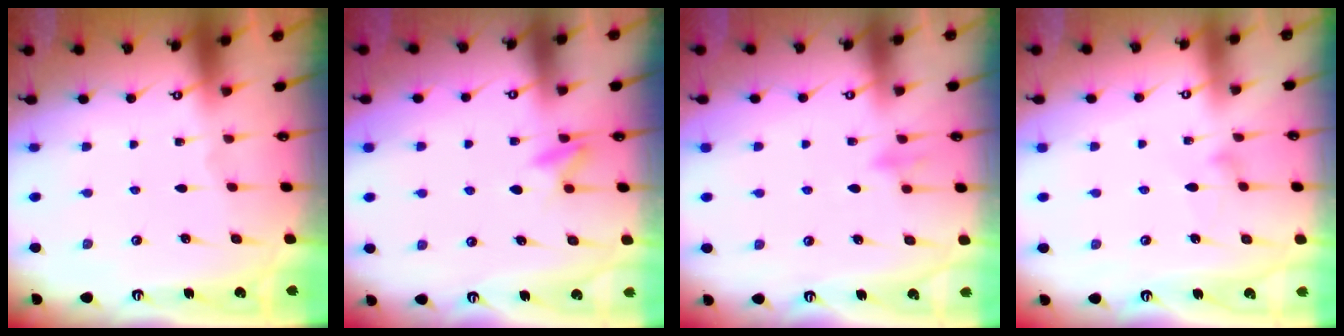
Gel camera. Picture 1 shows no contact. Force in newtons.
{"total": 6.7, "press": 6.7, "slide": 0.9}
{"total": 7.9, "press": 7.9, "slide": 0.6}
{"total": 7.7, "press": 7.7, "slide": 0.5}